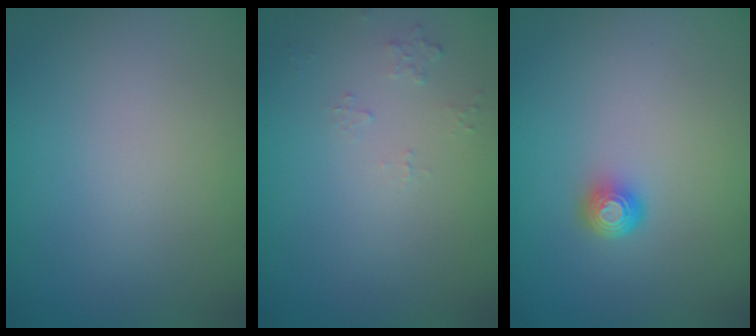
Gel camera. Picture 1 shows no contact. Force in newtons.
{"total": 0.6, "press": 0.4, "slide": 0.5}
{"total": 1.6, "press": 1.2, "slide": 1.2}